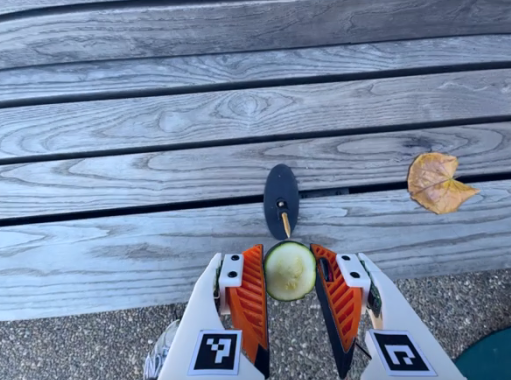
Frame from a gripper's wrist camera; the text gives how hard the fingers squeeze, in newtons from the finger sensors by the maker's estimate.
{"total": 7.8, "left": 7.6, "right": 8.1}